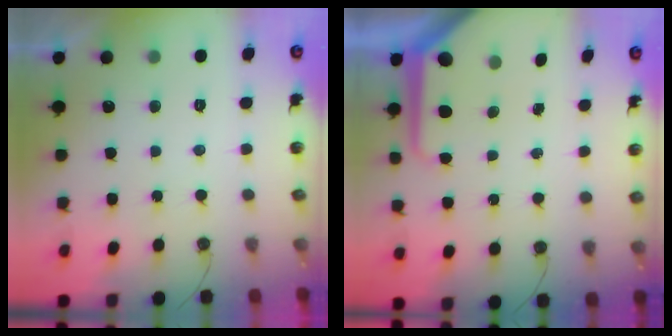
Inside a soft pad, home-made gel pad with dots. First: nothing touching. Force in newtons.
{"total": 9.1, "press": 9.0, "slide": 0.9}